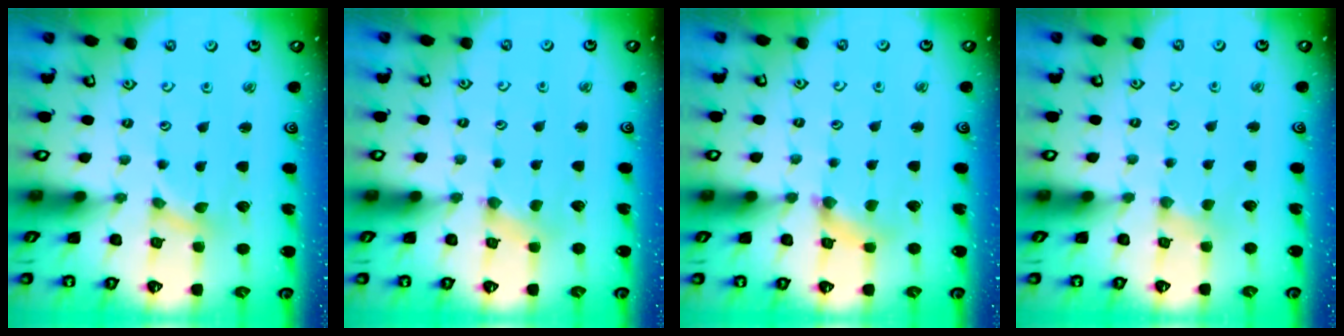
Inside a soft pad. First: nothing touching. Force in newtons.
{"total": 0.6, "press": 0.6, "slide": 0.1}
{"total": 2.1, "press": 2.1, "slide": 0.4}
{"total": 1.2, "press": 1.2, "slide": 0.3}